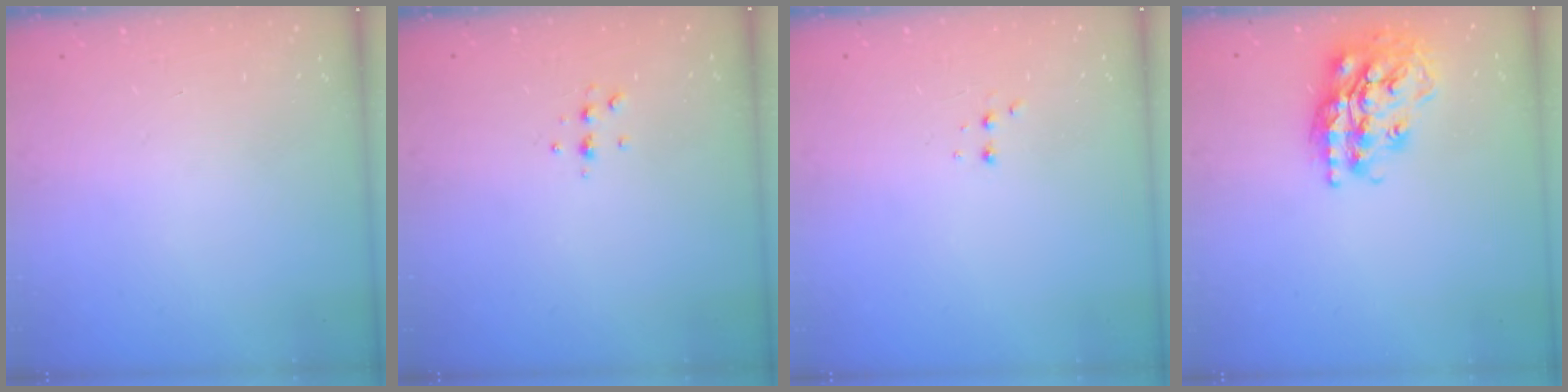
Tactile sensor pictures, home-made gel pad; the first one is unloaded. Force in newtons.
{"total": 4.7, "press": 4.6, "slide": 1.0}
{"total": 2.9, "press": 2.7, "slide": 1.0}
{"total": 19.6, "press": 19.5, "slide": 1.7}